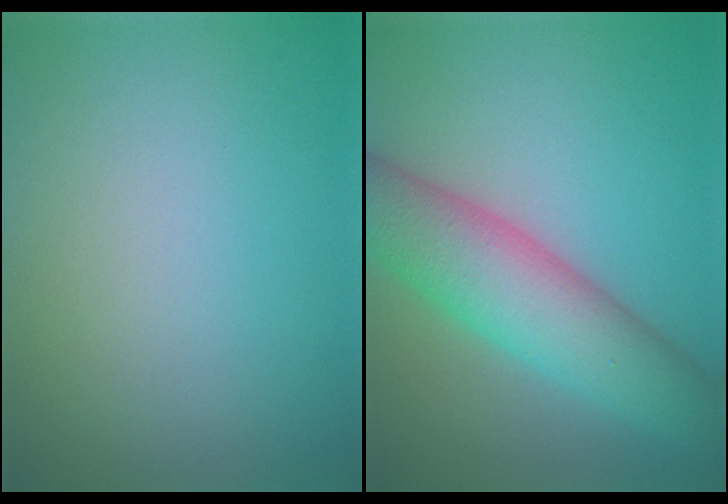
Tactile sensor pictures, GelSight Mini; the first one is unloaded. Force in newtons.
{"total": 8.1, "press": 8.1, "slide": 0.3}